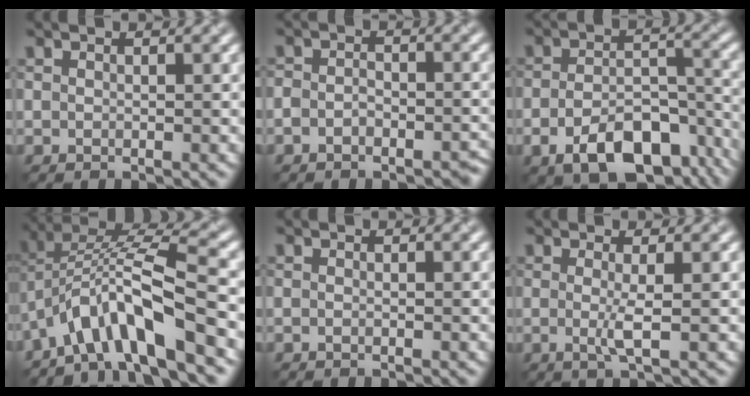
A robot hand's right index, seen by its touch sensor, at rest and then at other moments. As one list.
[{"total": 2.3, "force": [-2.0, 1.0, 0.3], "torque": [-0.010, 0.007, -0.022]}, {"total": 8.9, "force": [-5.5, 4.0, 5.7], "torque": [-0.100, -0.001, -0.072]}, {"total": 8.7, "force": [-5.3, 1.9, 6.6], "torque": [-0.115, 0.022, -0.089]}, {"total": 0.5, "force": [-0.5, -0.1, 0.1], "torque": [-0.004, -0.002, -0.009]}, {"total": 1.7, "force": [-0.7, 0.0, 1.5], "torque": [-0.037, -0.001, -0.007]}]